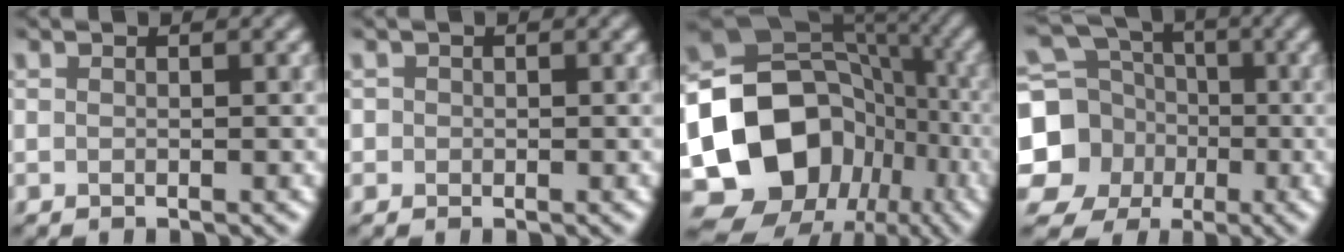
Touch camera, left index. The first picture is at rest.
{"total": 0.7, "force": [0.0, 0.7, 0.1], "torque": [0.007, -0.002, -0.004]}
{"total": 18.4, "force": [-5.9, 15.1, 8.6], "torque": [-0.165, 0.007, -0.111]}
{"total": 12.2, "force": [-2.0, 11.3, 4.2], "torque": [-0.140, -0.017, -0.057]}